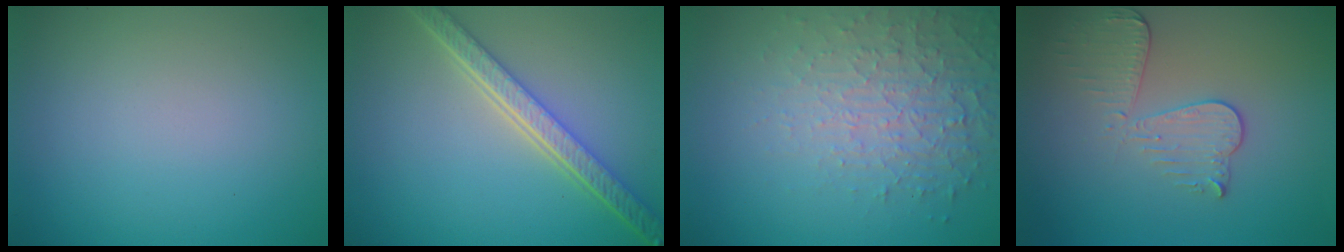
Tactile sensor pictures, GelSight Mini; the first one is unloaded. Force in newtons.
{"total": 5.5, "press": 4.1, "slide": 3.6}
{"total": 5.2, "press": 3.3, "slide": 3.9}
{"total": 3.6, "press": 3.1, "slide": 1.8}